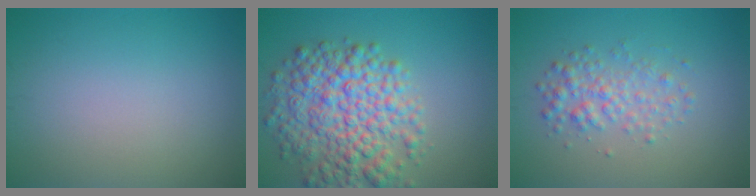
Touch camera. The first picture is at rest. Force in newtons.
{"total": 8.1, "press": 8.1, "slide": 0.2}
{"total": 2.7, "press": 2.7, "slide": 0.1}